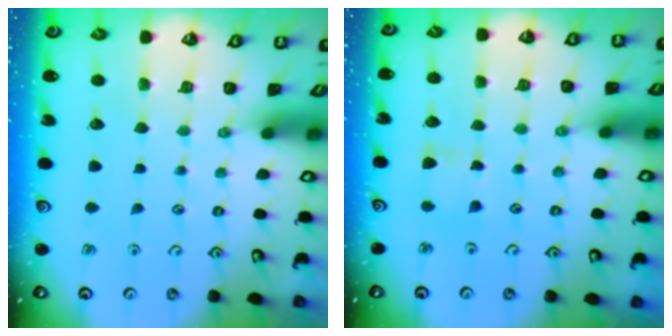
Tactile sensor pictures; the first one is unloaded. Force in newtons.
{"total": 3.9, "press": 3.9, "slide": 0.5}